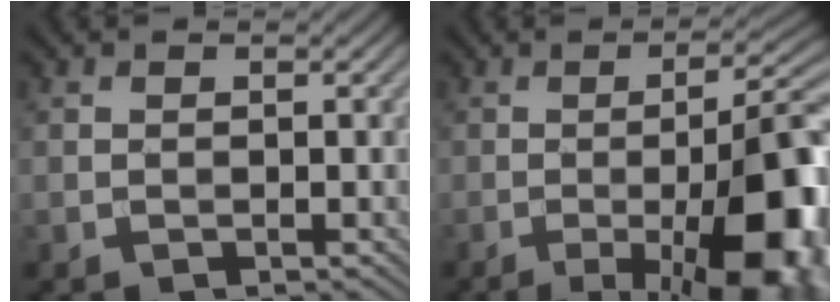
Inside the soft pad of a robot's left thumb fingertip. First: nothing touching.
{"total": 16.6, "force": [-6.0, 4.7, 14.7], "torque": [-0.169, 0.017, -0.084]}